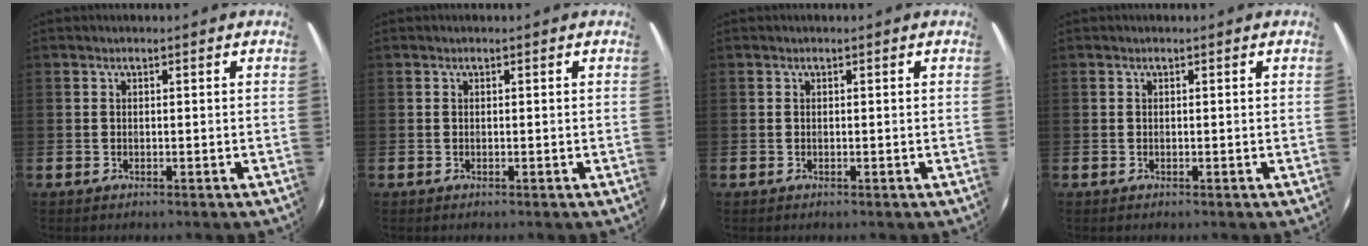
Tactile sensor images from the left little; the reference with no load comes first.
{"total": 0.0}
{"total": 0.0}
{"total": 0.0}